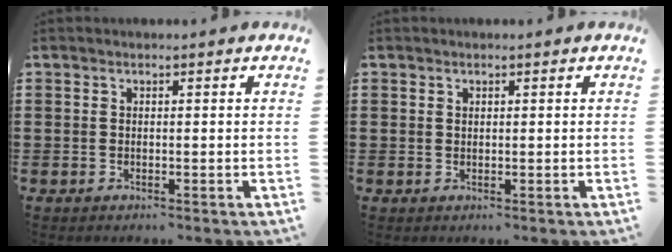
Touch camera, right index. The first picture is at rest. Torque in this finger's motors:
{"motor_torque": [-0.93, 1.22, -0.07, -0.01]}